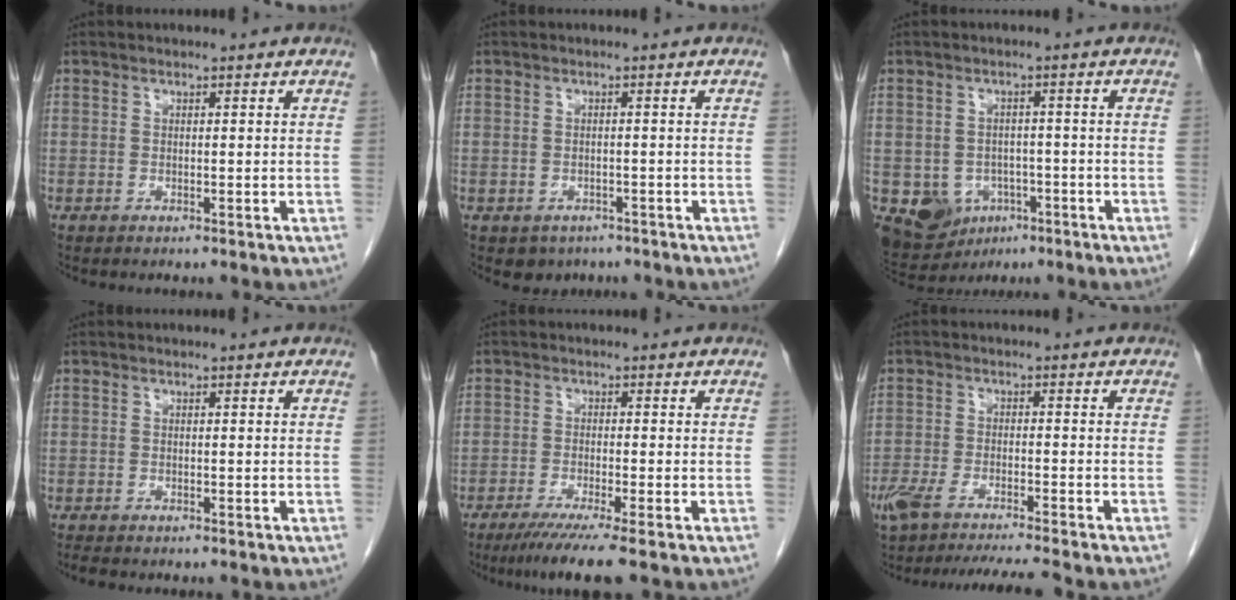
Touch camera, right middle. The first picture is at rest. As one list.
[{"total": 3.6, "force": [-2.5, 2.4, 0.8], "torque": [-0.007, 0.003, -0.032]}, {"total": 7.8, "force": [-3.4, 6.4, 2.9], "torque": [-0.056, 0.008, -0.039]}, {"total": 1.2, "force": [-1.1, 0.1, 0.4], "torque": [-0.015, -0.003, -0.016]}, {"total": 6.6, "force": [-4.9, -1.0, 4.4], "torque": [-0.061, -0.018, -0.083]}, {"total": 10.6, "force": [-9.3, -0.2, 4.9], "torque": [-0.073, -0.011, -0.148]}]